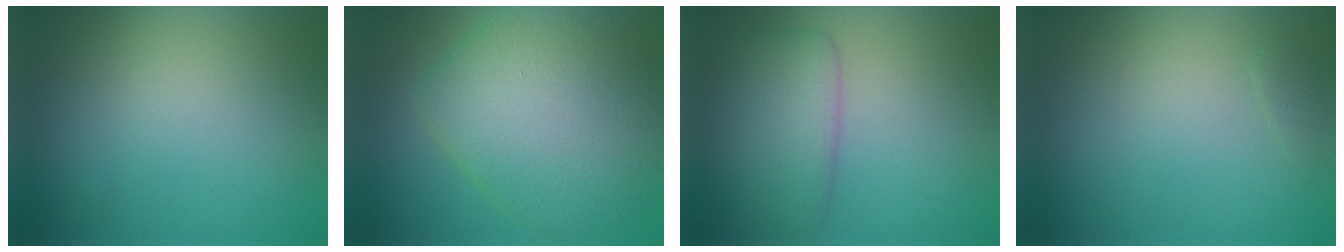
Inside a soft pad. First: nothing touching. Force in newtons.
{"total": 10.1, "press": 10.1, "slide": 0.8}
{"total": 5.2, "press": 5.2, "slide": 0.2}
{"total": 0.6, "press": 0.6, "slide": 0.1}